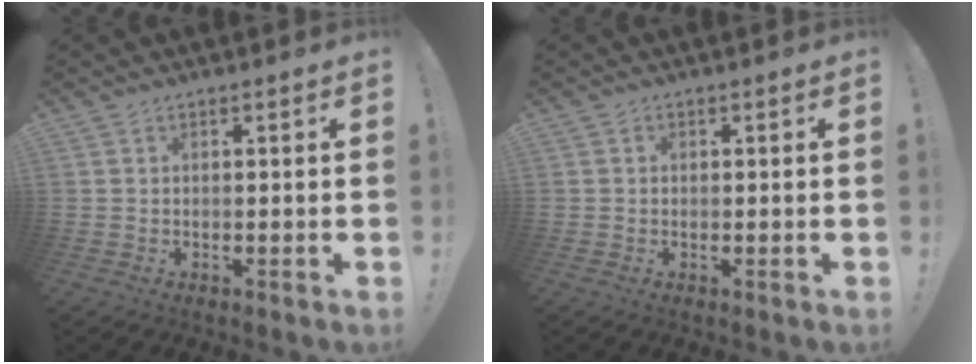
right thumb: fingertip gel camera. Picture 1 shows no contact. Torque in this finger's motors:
{"motor_torque": [0.09, 0.22, 0.16, 0.00, 0.00]}